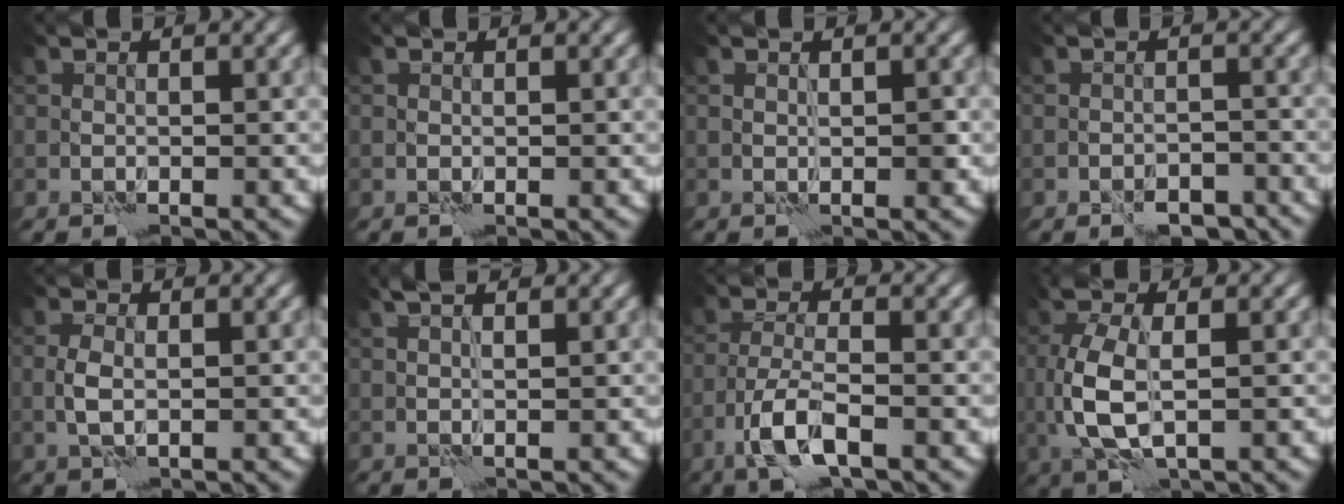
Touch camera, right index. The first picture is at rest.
{"total": 0.0}
{"total": 1.0, "force": [0.2, 0.4, 0.8], "torque": [-0.008, -0.004, 0.006]}
{"total": 4.0, "force": [-3.2, 1.8, 1.5], "torque": [-0.011, 0.003, -0.044]}
{"total": 1.6, "force": [0.1, 0.7, 1.5], "torque": [-0.034, -0.001, 0.000]}
{"total": 2.0, "force": [1.6, 0.1, 1.2], "torque": [-0.024, 0.002, 0.022]}
{"total": 4.0, "force": [-2.1, 0.9, 3.3], "torque": [-0.067, -0.001, -0.046]}
{"total": 5.4, "force": [0.4, 2.5, 4.8], "torque": [-0.117, -0.005, 0.011]}